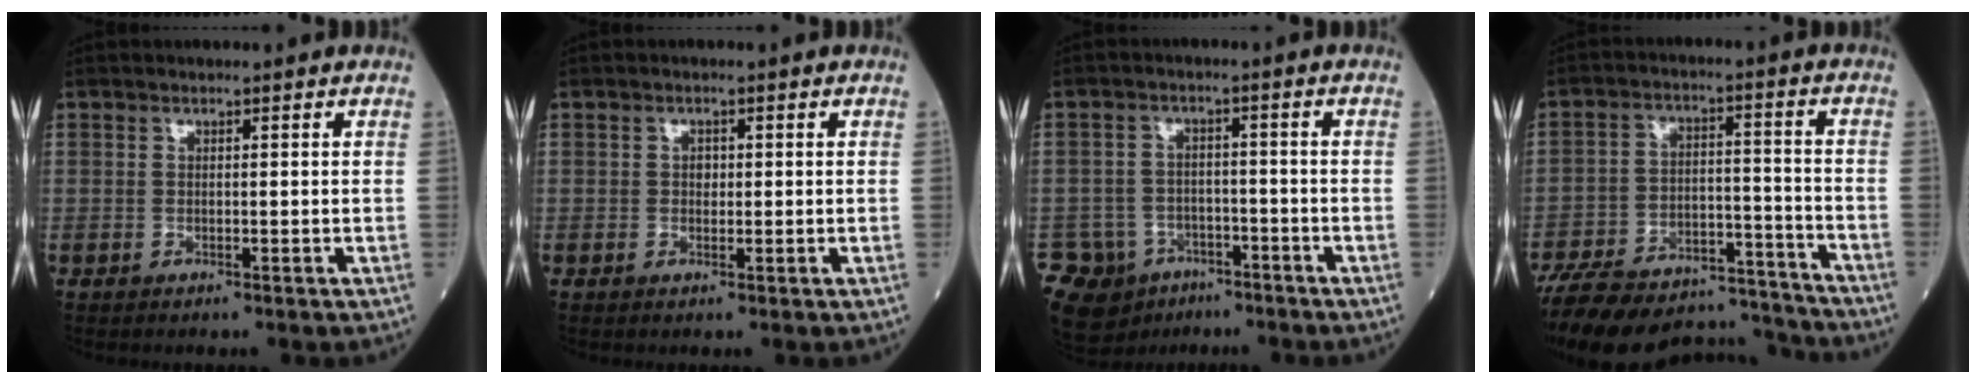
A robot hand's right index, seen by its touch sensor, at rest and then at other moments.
{"total": 1.1, "force": [0.1, 0.9, 0.7], "torque": [-0.009, 0.002, 0.000]}
{"total": 10.9, "force": [-6.5, 8.6, 2.0], "torque": [-0.057, 0.026, -0.085]}
{"total": 21.5, "force": [-19.8, 5.0, 6.6], "torque": [-0.135, 0.011, -0.294]}